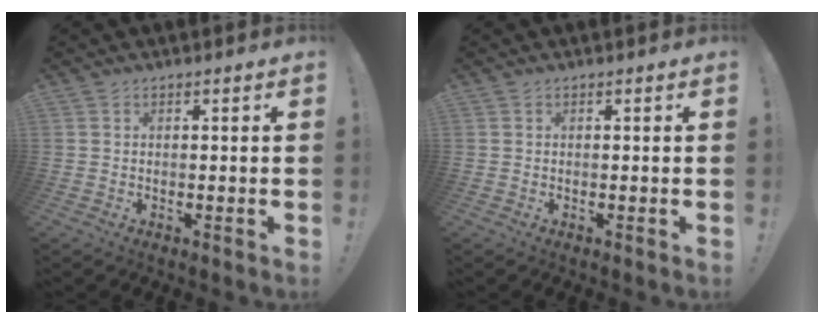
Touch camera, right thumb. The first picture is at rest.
{"total": 0.0}